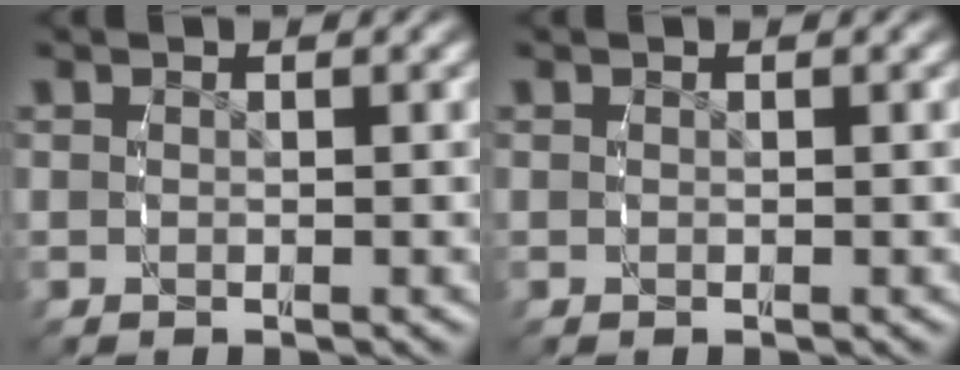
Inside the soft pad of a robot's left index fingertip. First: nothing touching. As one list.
[{"total": 0.0}]